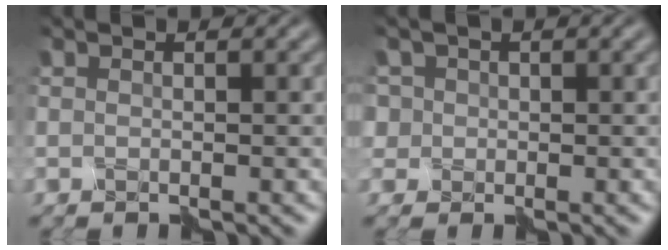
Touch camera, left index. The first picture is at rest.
{"total": 3.7, "force": [1.4, 3.2, 1.3], "torque": [-0.053, 0.018, 0.004]}